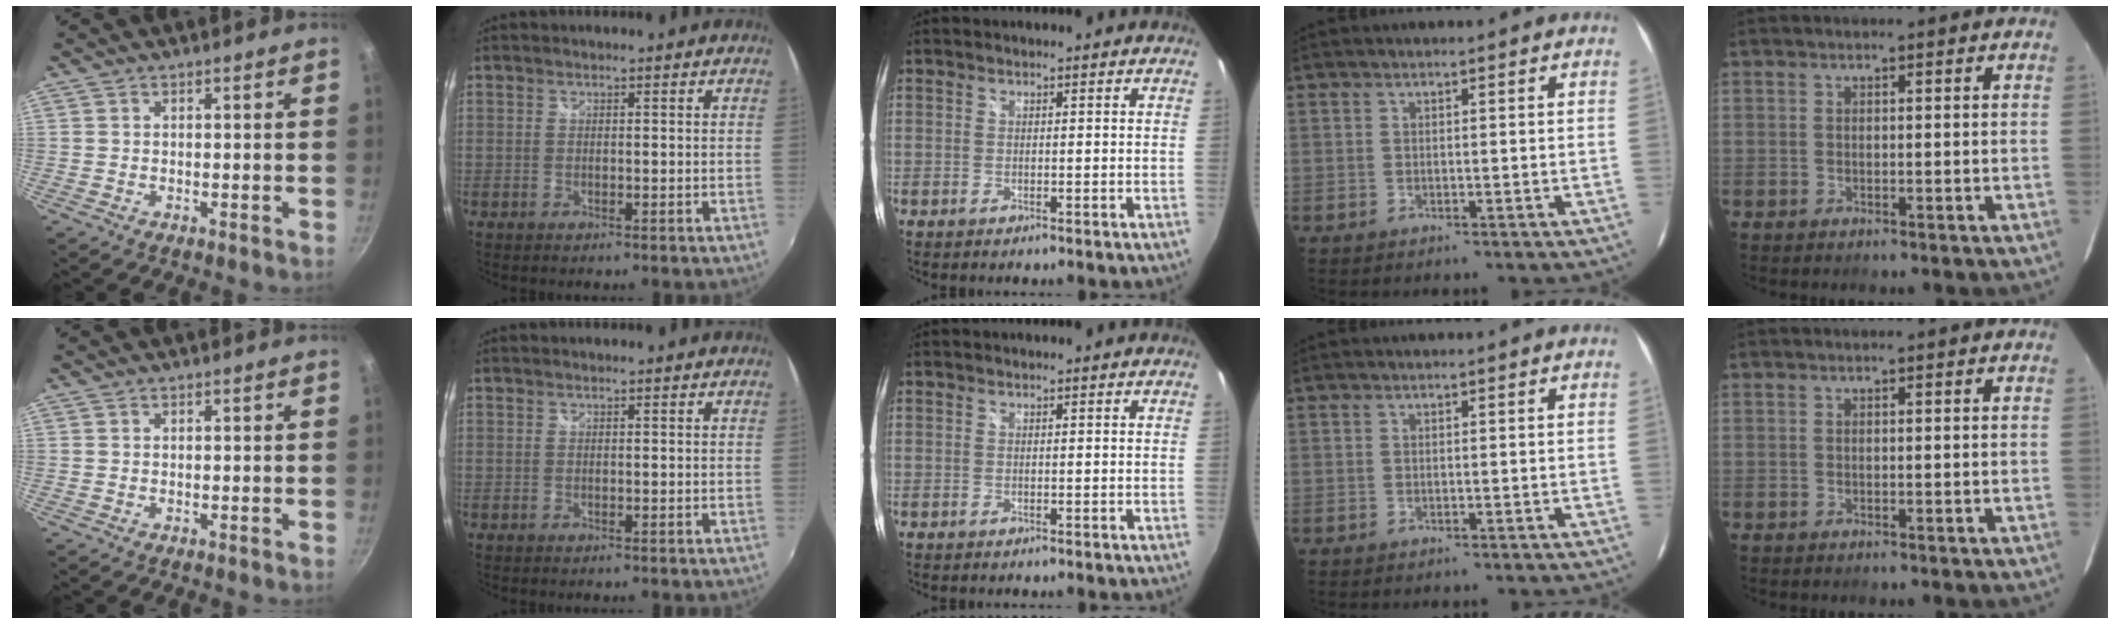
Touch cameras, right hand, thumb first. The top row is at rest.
{}